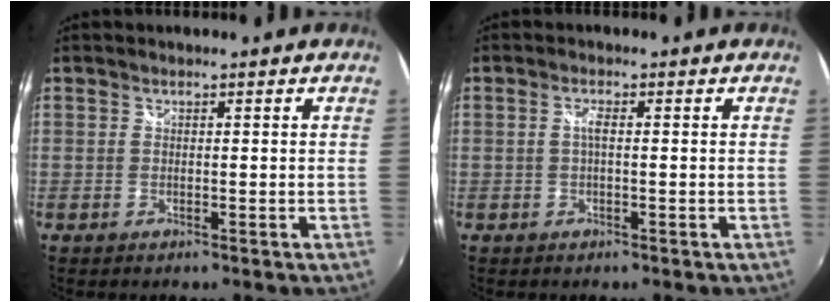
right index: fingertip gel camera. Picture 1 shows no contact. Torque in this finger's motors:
{"motor_torque": [0.18, 0.18, 0.02, 0.00]}